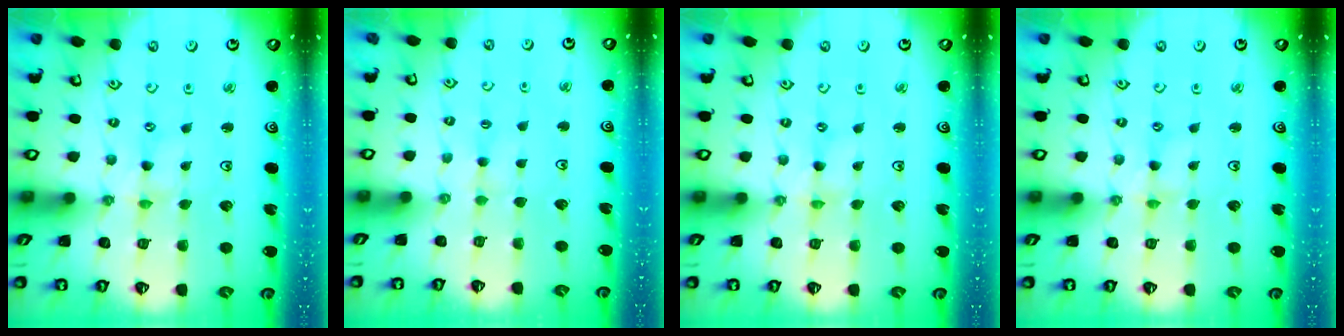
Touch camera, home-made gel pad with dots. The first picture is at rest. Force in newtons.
{"total": 2.2, "press": 2.2, "slide": 0.4}
{"total": 0.0}
{"total": 1.3, "press": 1.3, "slide": 0.2}